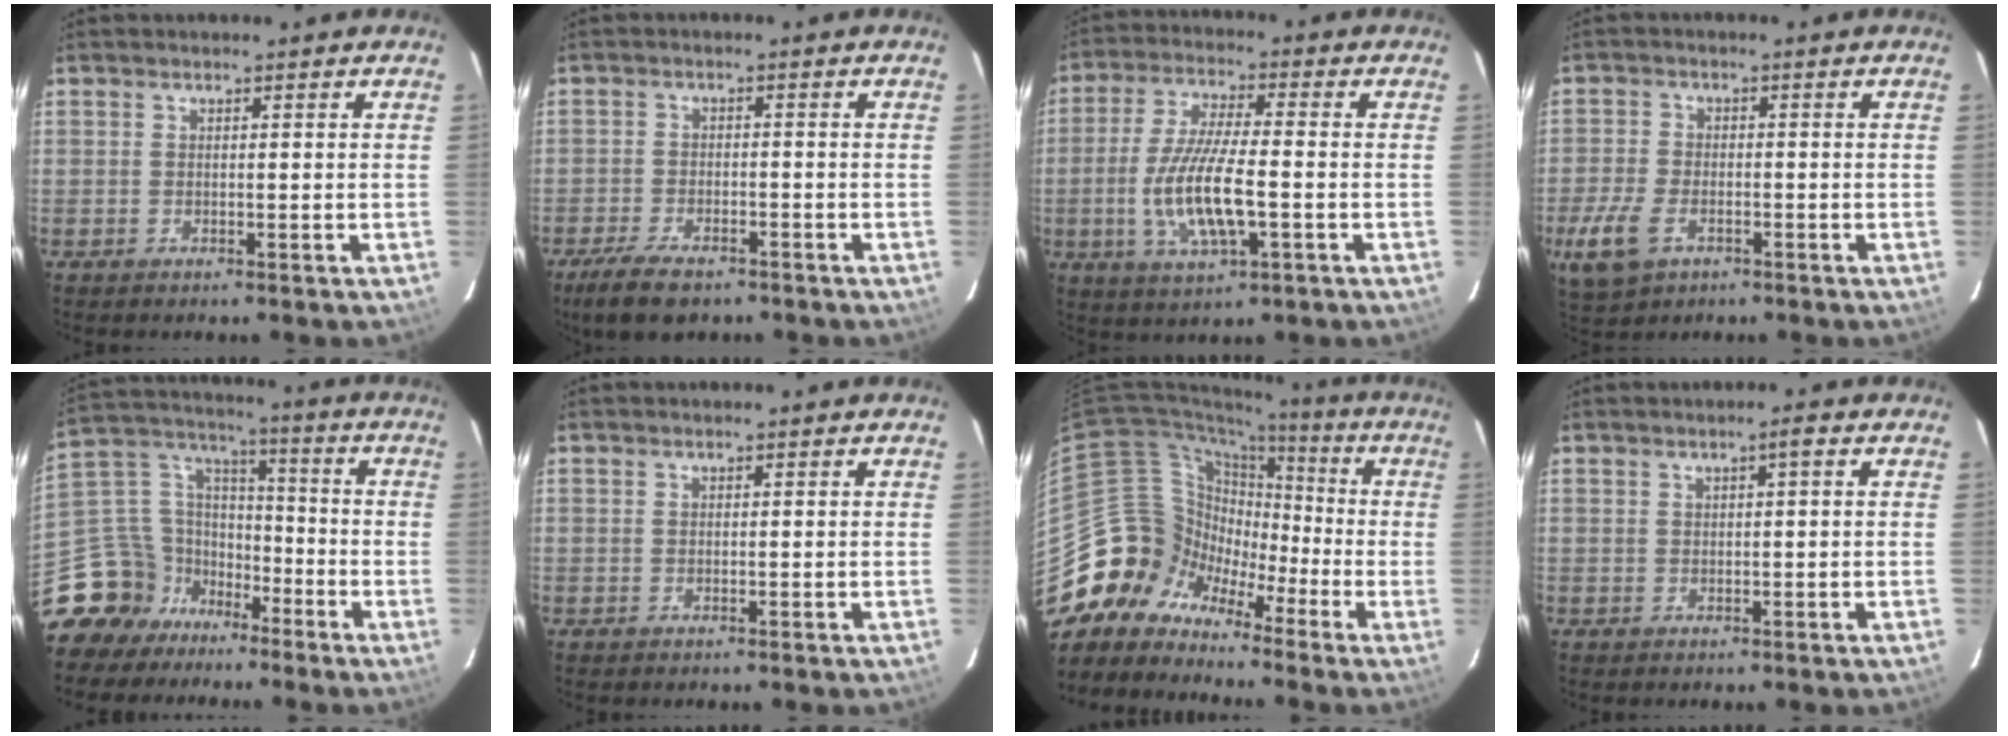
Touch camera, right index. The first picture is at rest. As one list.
[{"total": 8.2, "force": [-6.2, 3.1, 4.4], "torque": [-0.116, -0.017, -0.109]}, {"total": 12.6, "force": [-3.0, 3.4, 11.8], "torque": [-0.239, -0.011, -0.054]}, {"total": 8.9, "force": [-4.1, 5.3, 5.9], "torque": [-0.150, -0.012, -0.074]}, {"total": 13.9, "force": [-10.3, 9.1, 2.4], "torque": [-0.074, 0.060, -0.183]}, {"total": 0.0}, {"total": 11.1, "force": [-7.0, 8.6, 0.5], "torque": [-0.031, 0.046, -0.150]}, {"total": 1.4, "force": [0.6, -0.1, 1.3], "torque": [-0.022, 0.006, 0.010]}]